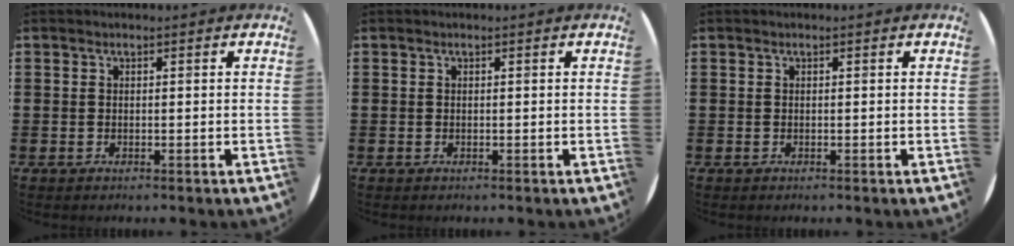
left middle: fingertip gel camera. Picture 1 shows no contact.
{"total": 0.0}
{"total": 0.0}